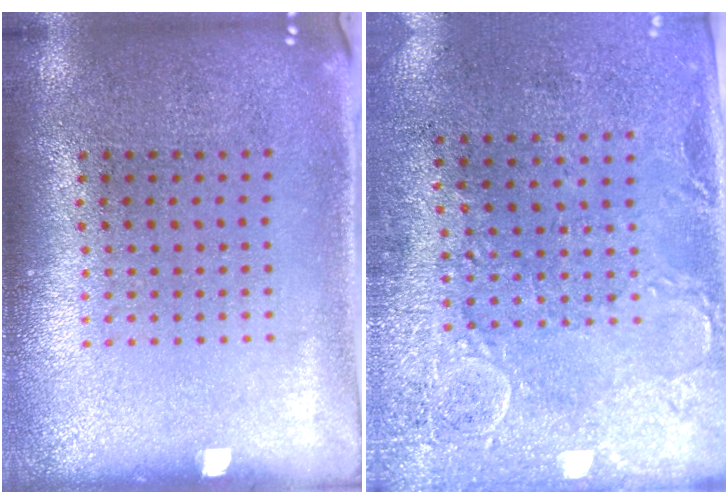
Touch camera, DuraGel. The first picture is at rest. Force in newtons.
{"total": 2.9, "press": 2.3, "slide": 1.8}